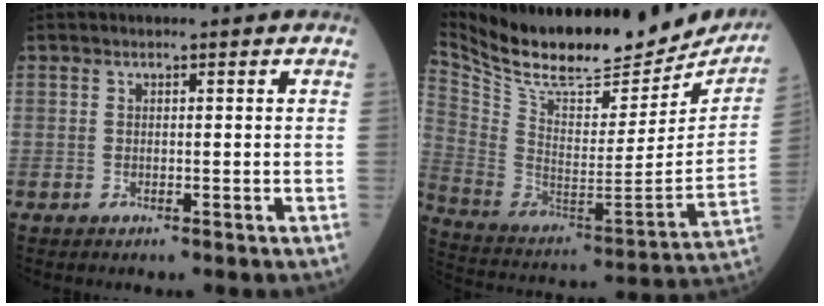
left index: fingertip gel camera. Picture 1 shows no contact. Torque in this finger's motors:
{"motor_torque": [0.48, -0.91, 0.02, 0.03]}